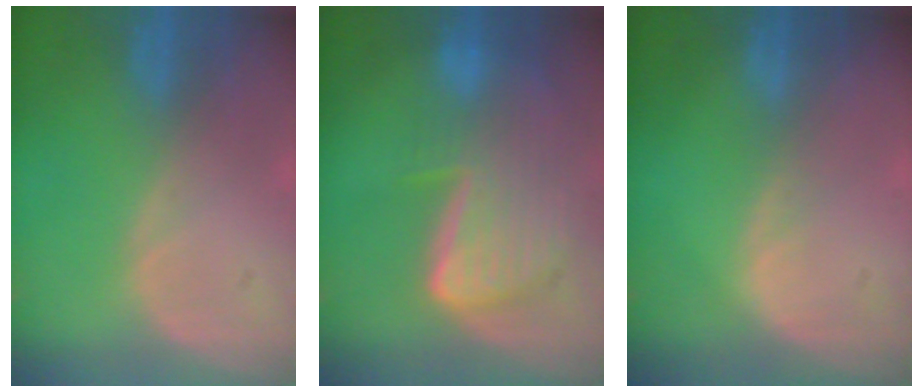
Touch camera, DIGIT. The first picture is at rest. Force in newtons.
{"total": 9.1, "press": 8.0, "slide": 4.3}
{"total": 0.6, "press": 0.6, "slide": 0.1}